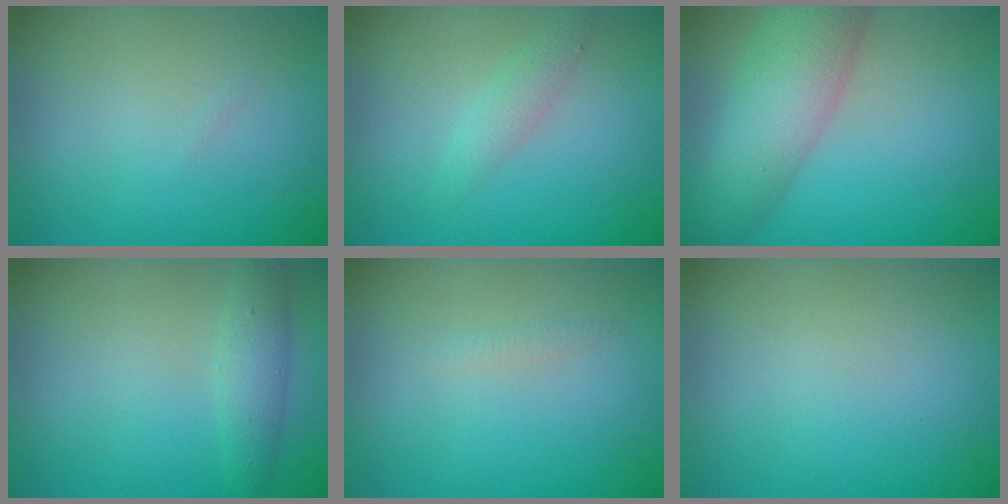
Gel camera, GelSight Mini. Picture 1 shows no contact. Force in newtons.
{"total": 1.5, "press": 1.5, "slide": 0.0}
{"total": 6.9, "press": 6.9, "slide": 0.2}
{"total": 2.1, "press": 2.1, "slide": 0.1}
{"total": 0.5, "press": 0.5, "slide": 0.0}
{"total": 0.0}